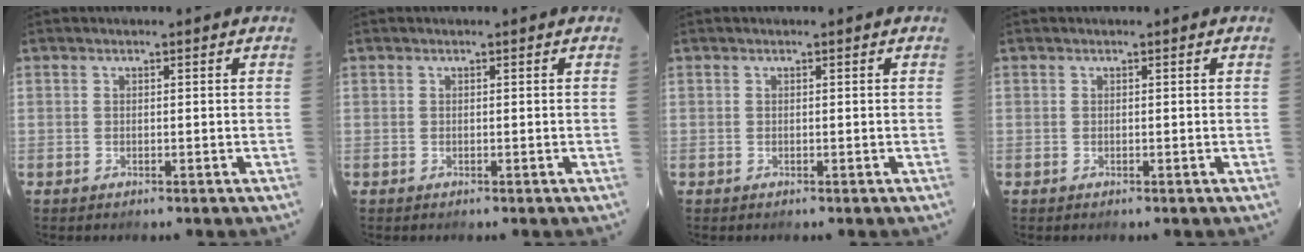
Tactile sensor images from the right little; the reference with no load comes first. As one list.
[{"total": 0.0}, {"total": 0.0}, {"total": 0.0}]